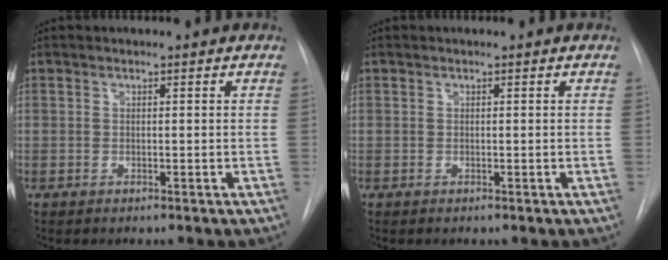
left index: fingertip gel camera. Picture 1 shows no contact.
{"total": 0.0}